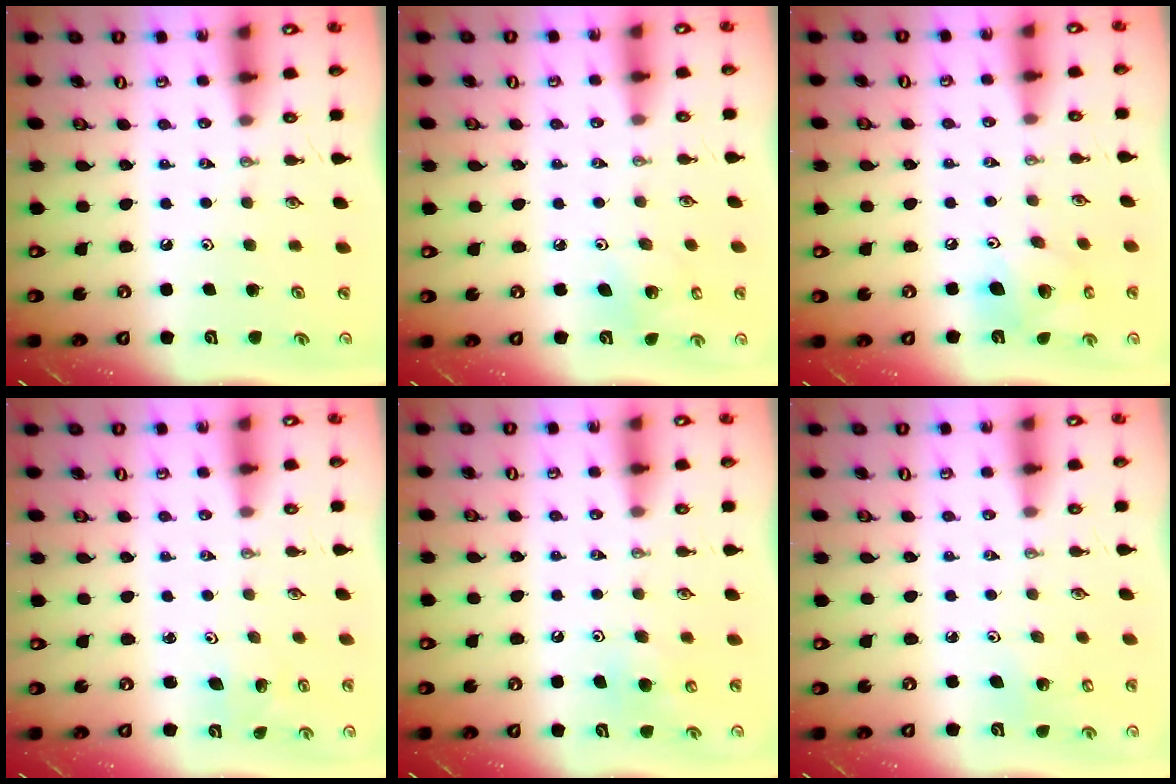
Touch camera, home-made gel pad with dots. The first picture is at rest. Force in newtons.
{"total": 4.1, "press": 4.1, "slide": 0.3}
{"total": 14.4, "press": 14.2, "slide": 2.4}
{"total": 1.9, "press": 1.9, "slide": 0.2}
{"total": 8.2, "press": 8.1, "slide": 1.1}
{"total": 5.3, "press": 5.1, "slide": 1.3}